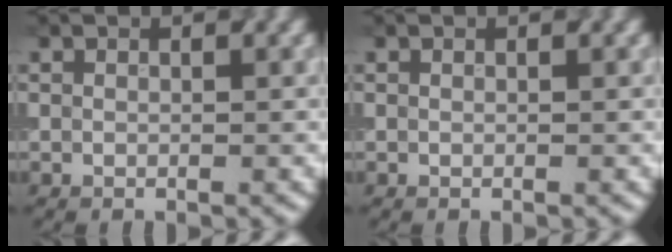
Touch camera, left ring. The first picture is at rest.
{"total": 0.0}